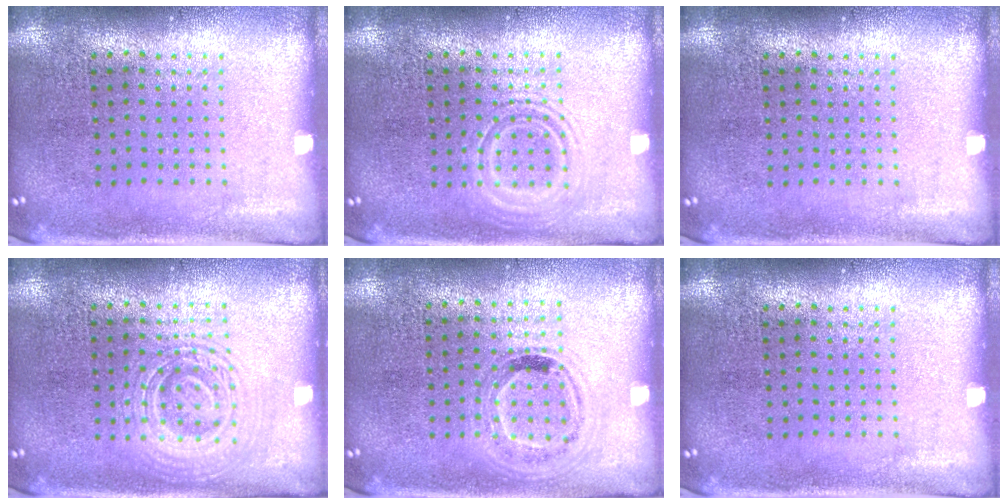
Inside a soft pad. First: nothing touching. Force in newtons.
{"total": 2.1, "press": 2.1, "slide": 0.3}
{"total": 0.0}
{"total": 1.8, "press": 1.8, "slide": 0.4}
{"total": 0.9, "press": 0.9, "slide": 0.3}
{"total": 0.0}